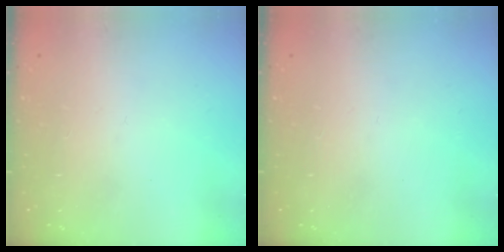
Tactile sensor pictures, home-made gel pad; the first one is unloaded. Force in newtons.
{"total": 0.0}